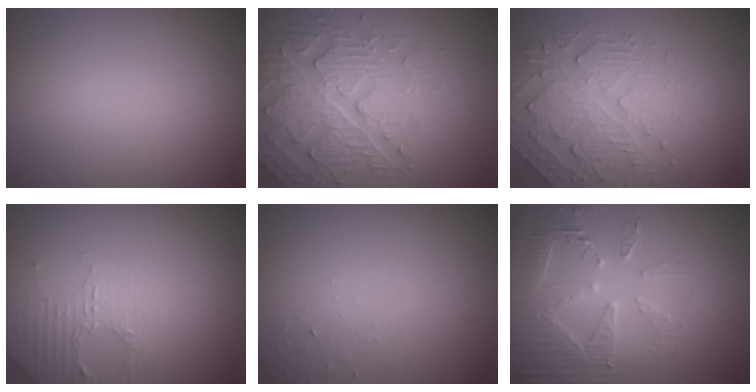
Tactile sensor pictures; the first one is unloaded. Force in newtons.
{"total": 5.5, "press": 5.3, "slide": 1.4}
{"total": 4.9, "press": 3.7, "slide": 3.2}
{"total": 2.6, "press": 2.5, "slide": 0.7}
{"total": 1.0, "press": 0.9, "slide": 0.1}
{"total": 4.8, "press": 4.6, "slide": 1.5}